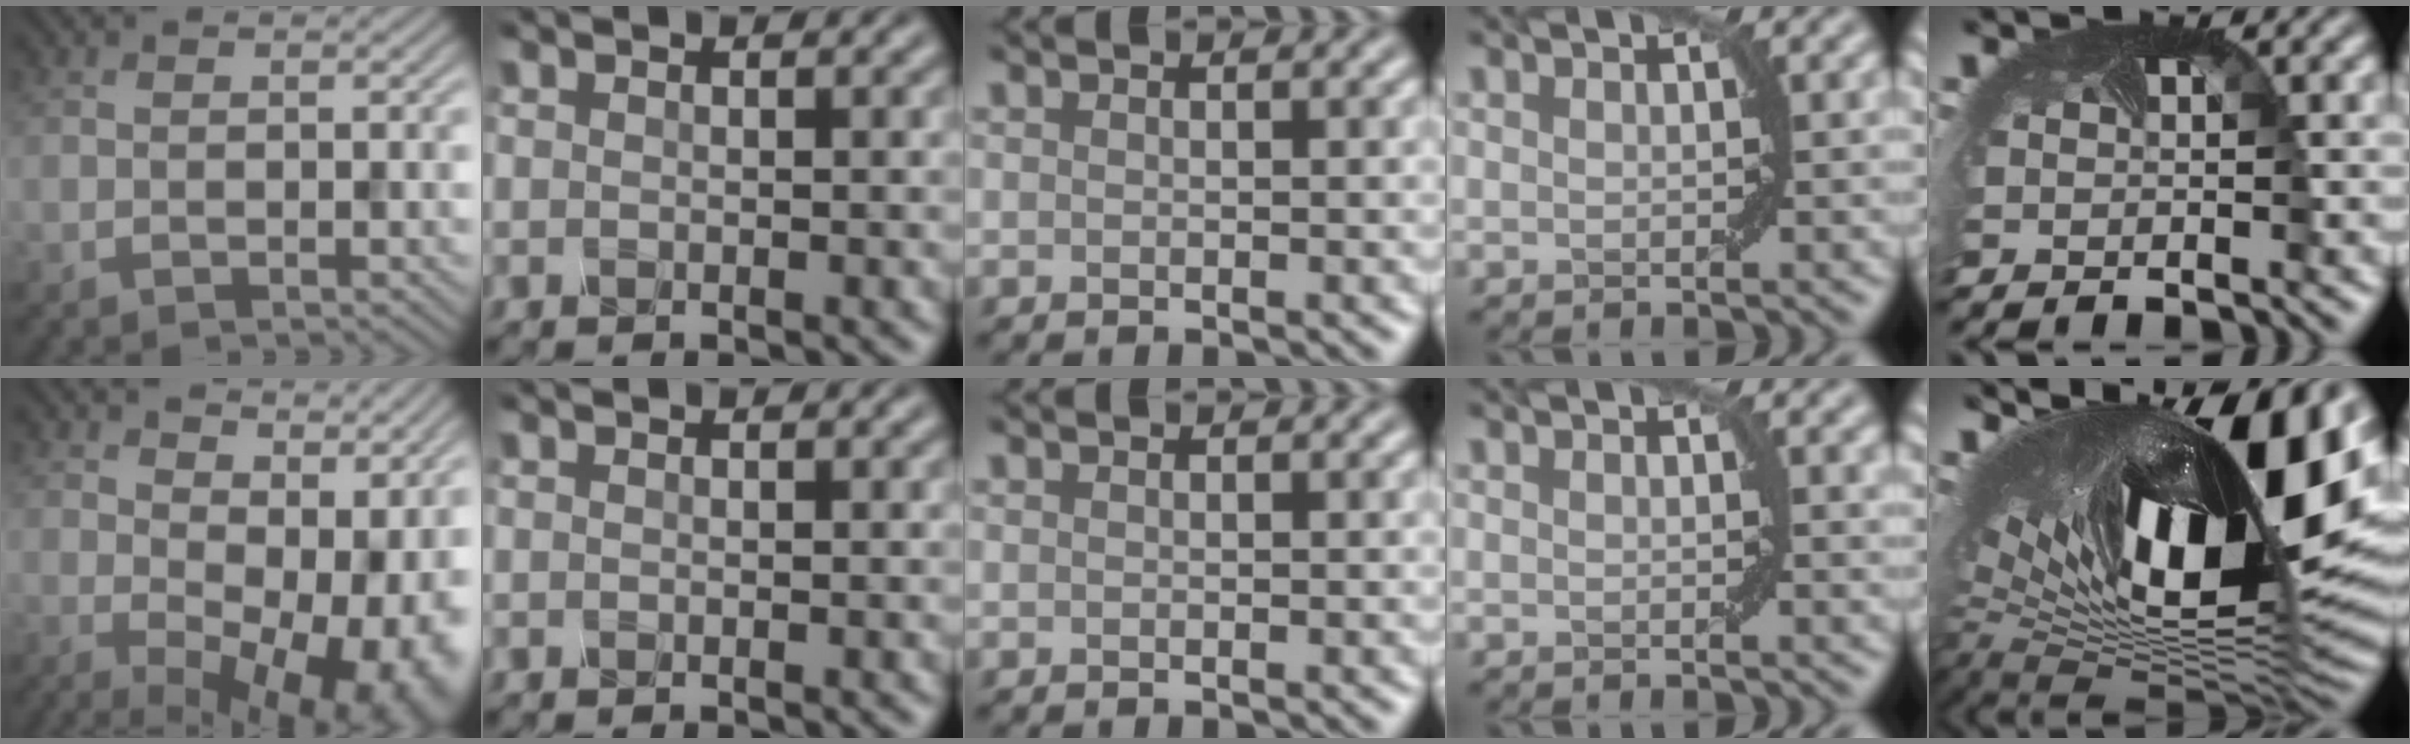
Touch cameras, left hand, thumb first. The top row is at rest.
{"thumb": {"total": 14.3, "force": [1.9, 8.5, 11.3], "torque": [-0.116, -0.019, 0.063]}, "ring": {"total": 0.7, "force": [0.4, 0.1, 0.6], "torque": [-0.005, -0.003, 0.006]}, "little": {"total": 20.3, "force": [5.4, 8.7, 17.5], "torque": [-0.298, 0.014, 0.084]}}